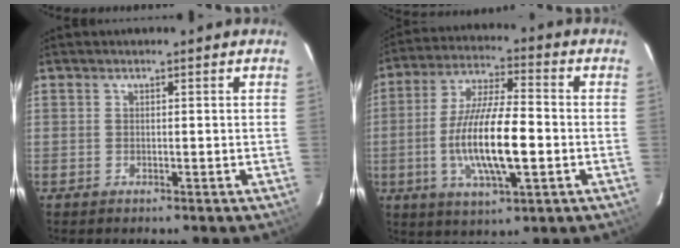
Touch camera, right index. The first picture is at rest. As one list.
[{"total": 15.1, "force": [-3.1, 3.8, 14.3], "torque": [-0.278, -0.009, -0.057]}]